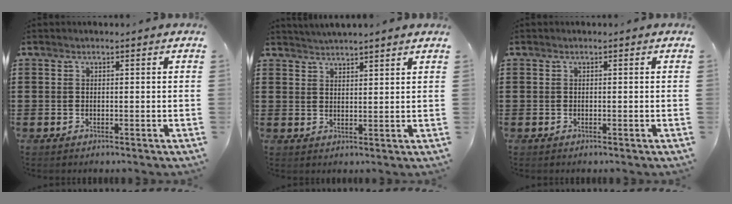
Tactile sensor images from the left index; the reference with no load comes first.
{"total": 2.4, "force": [2.4, -0.4, -0.2], "torque": [-0.003, -0.007, 0.045]}
{"total": 0.0}